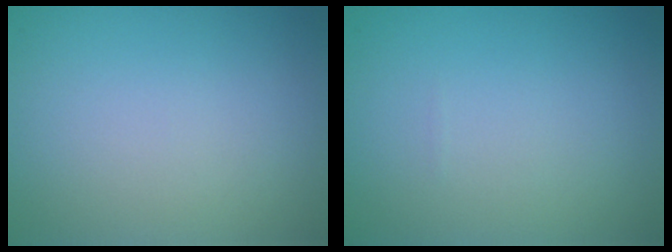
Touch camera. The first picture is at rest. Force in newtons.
{"total": 0.0}